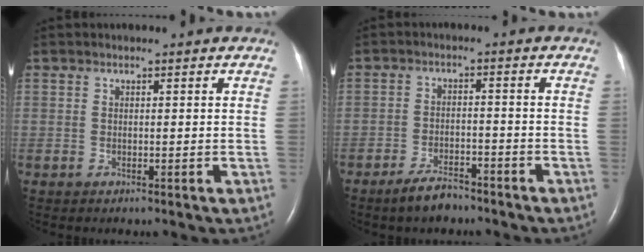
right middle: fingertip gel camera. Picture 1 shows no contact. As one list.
[{"total": 4.6, "force": [-3.8, 1.4, 2.2], "torque": [-0.051, -0.002, -0.065]}]